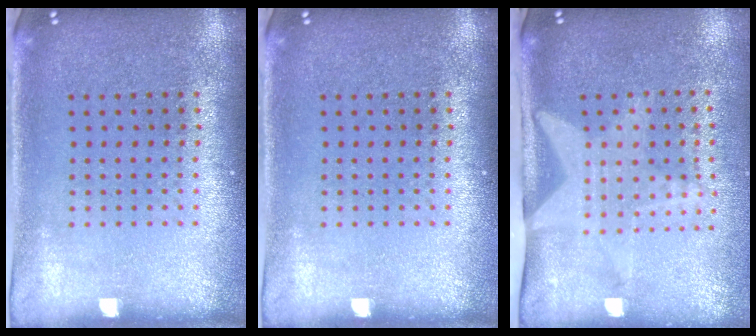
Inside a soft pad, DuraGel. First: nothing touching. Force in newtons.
{"total": 0.0}
{"total": 1.7, "press": 1.5, "slide": 0.7}